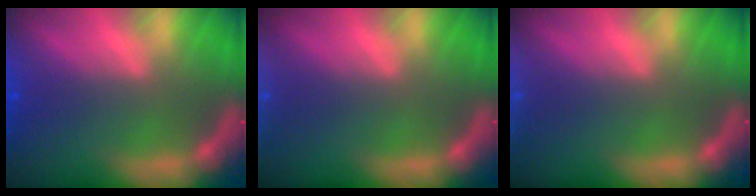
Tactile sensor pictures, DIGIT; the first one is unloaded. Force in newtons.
{"total": 5.0}
{"total": 3.5}